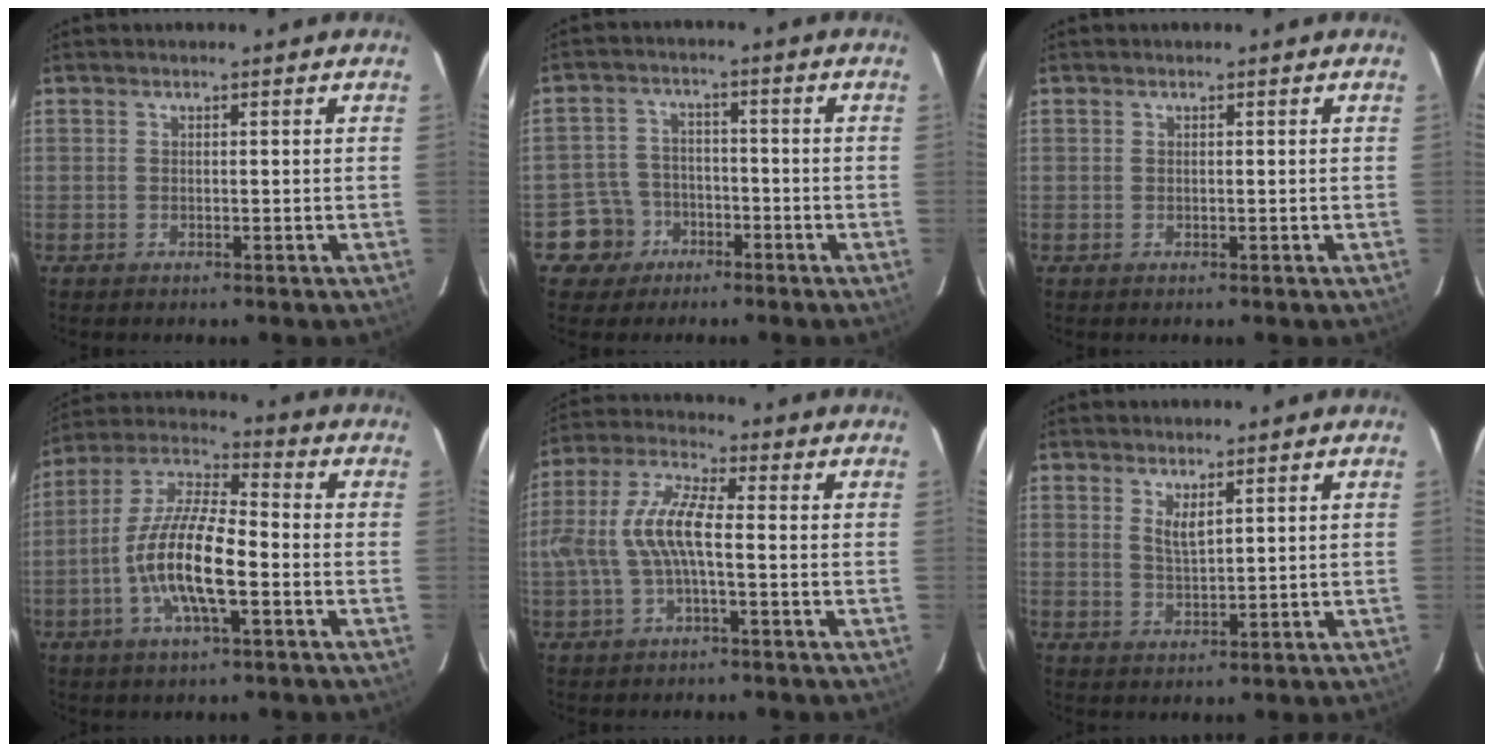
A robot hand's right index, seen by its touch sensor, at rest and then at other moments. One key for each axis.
{"total": 6.3, "fx": -3.6, "fy": 5.2, "fz": 0.3, "tx": -0.027, "ty": 0.027, "tz": -0.061}
{"total": 0.0}
{"total": 14.0, "fx": -4.2, "fy": 3.7, "fz": 12.8, "tx": -0.259, "ty": -0.003, "tz": -0.085}
{"total": 9.4, "fx": -1.1, "fy": 2.4, "fz": 9.1, "tx": -0.190, "ty": 0.009, "tz": -0.018}
{"total": 2.9, "fx": 1.7, "fy": 0.8, "fz": 2.3, "tx": -0.042, "ty": -0.006, "tz": 0.030}